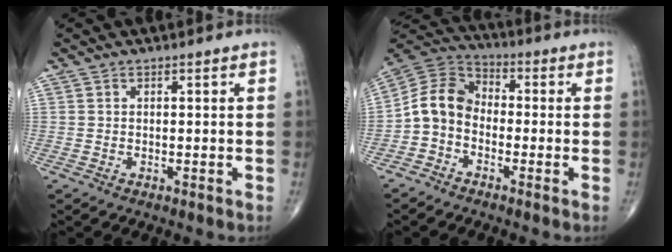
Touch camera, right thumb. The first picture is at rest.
{"total": 8.4, "force": [-2.3, 6.5, 4.8], "torque": [-0.082, 0.045, -0.063]}